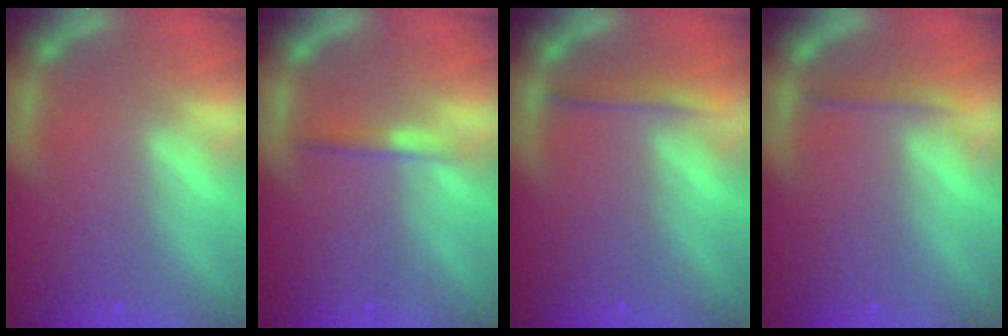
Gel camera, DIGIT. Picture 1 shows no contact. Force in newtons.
{"total": 1.4}
{"total": 2.0}
{"total": 1.4}